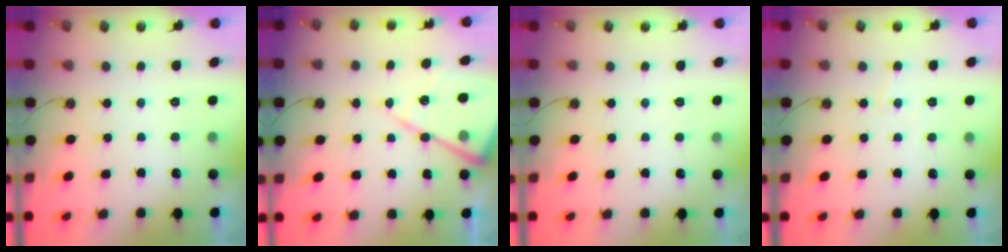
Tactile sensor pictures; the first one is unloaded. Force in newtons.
{"total": 16.5, "press": 16.4, "slide": 1.6}
{"total": 3.8, "press": 3.7, "slide": 0.5}
{"total": 3.0, "press": 2.9, "slide": 0.6}